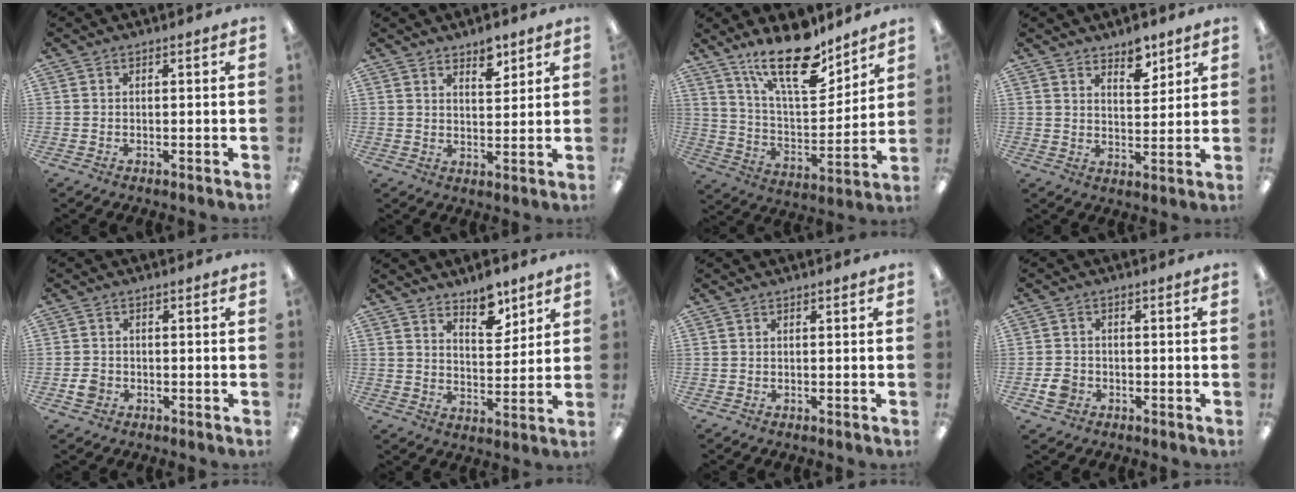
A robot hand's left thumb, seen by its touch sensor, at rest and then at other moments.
{"total": 5.0, "force": [4.0, 2.2, 2.2], "torque": [-0.011, -0.028, 0.065]}
{"total": 20.1, "force": [14.2, 7.5, 12.0], "torque": [-0.198, -0.085, 0.243]}
{"total": 6.0, "force": [4.9, 2.6, 2.2], "torque": [-0.007, -0.038, 0.082]}
{"total": 2.8, "force": [-0.9, 2.3, 1.2], "torque": [-0.018, 0.005, -0.015]}
{"total": 8.1, "force": [6.5, 3.5, 3.4], "torque": [-0.029, -0.044, 0.110]}
{"total": 0.0}
{"total": 3.6, "force": [-1.3, 3.0, 1.5], "torque": [-0.029, 0.004, -0.024]}